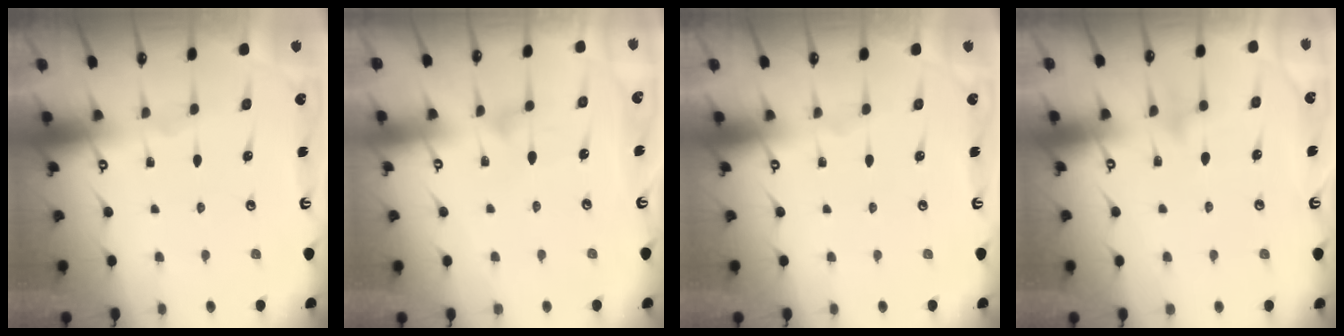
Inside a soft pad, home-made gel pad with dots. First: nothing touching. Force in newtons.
{"total": 4.3, "press": 4.2, "slide": 0.3}
{"total": 0.0}
{"total": 7.2, "press": 7.1, "slide": 0.8}